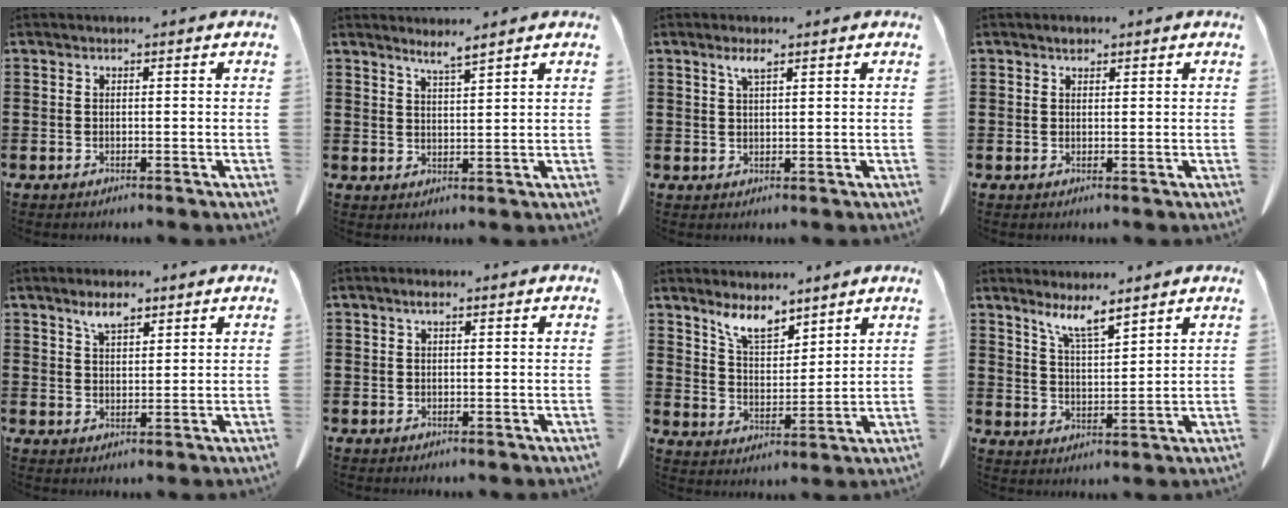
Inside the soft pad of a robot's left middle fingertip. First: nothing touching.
{"total": 3.1, "force": [2.7, -0.4, 1.3], "torque": [-0.032, -0.007, 0.049]}
{"total": 2.5, "force": [1.6, 0.4, 1.9], "torque": [-0.040, 0.000, 0.029]}
{"total": 1.2, "force": [0.9, 0.6, 0.4], "torque": [-0.011, 0.001, 0.019]}
{"total": 4.2, "force": [2.9, 1.5, 2.6], "torque": [-0.048, 0.000, 0.051]}
{"total": 1.4, "force": [0.7, 0.3, 1.1], "torque": [-0.024, 0.001, 0.012]}
{"total": 6.6, "force": [5.7, 2.0, 2.6], "torque": [-0.069, -0.021, 0.107]}
{"total": 6.0, "force": [5.1, 0.3, 3.1], "torque": [-0.075, -0.016, 0.090]}